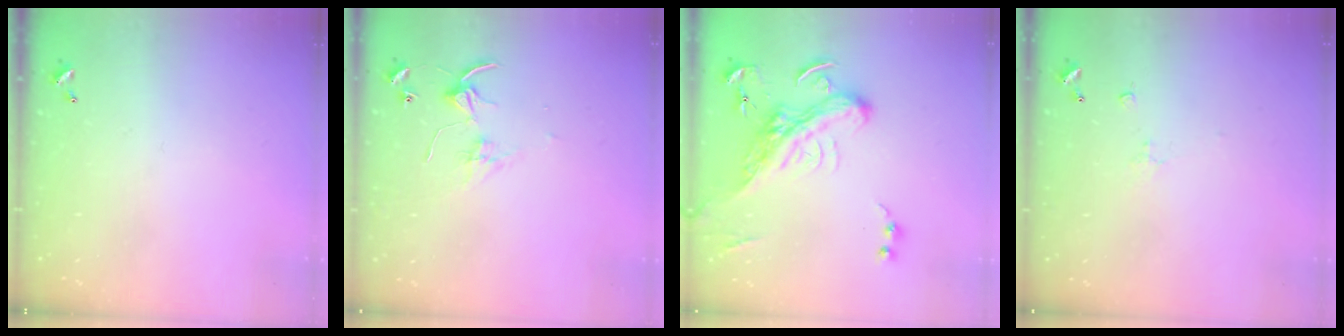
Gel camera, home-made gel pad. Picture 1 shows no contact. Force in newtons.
{"total": 3.6, "press": 3.6, "slide": 0.1}
{"total": 4.5, "press": 4.2, "slide": 1.6}
{"total": 1.1, "press": 0.9, "slide": 0.5}